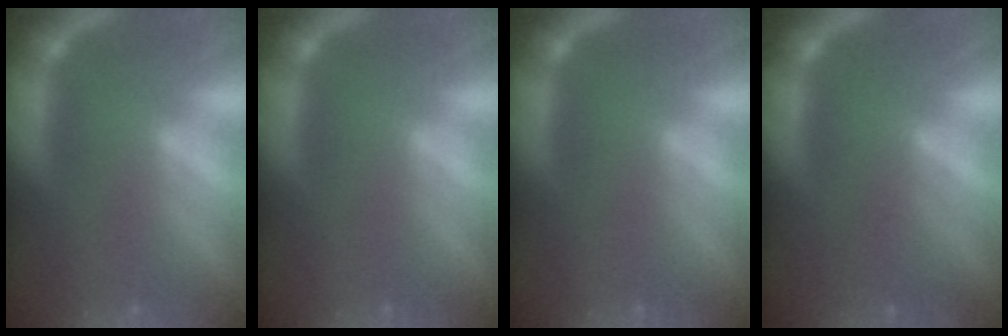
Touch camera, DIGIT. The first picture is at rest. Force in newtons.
{"total": 0.0}
{"total": 0.0}
{"total": 2.0}